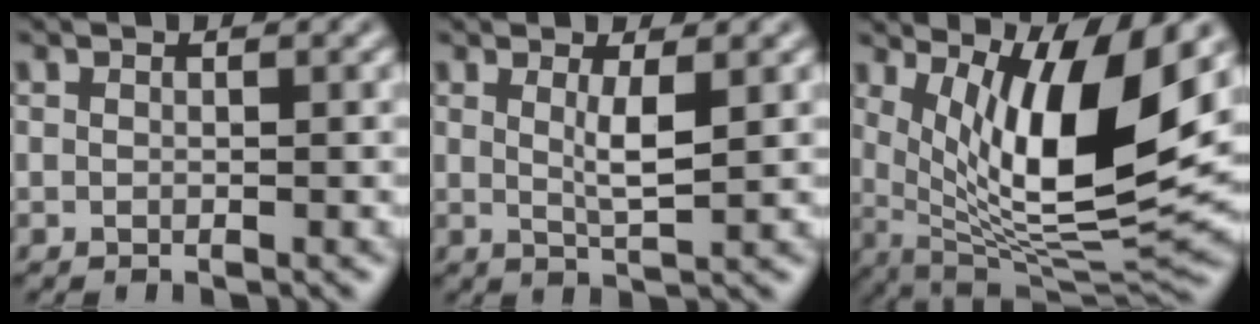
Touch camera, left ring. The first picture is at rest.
{"total": 2.4, "force": [0.7, 0.4, 2.2], "torque": [-0.040, -0.008, 0.014]}
{"total": 11.9, "force": [3.5, 3.3, 10.9], "torque": [-0.176, -0.012, 0.070]}